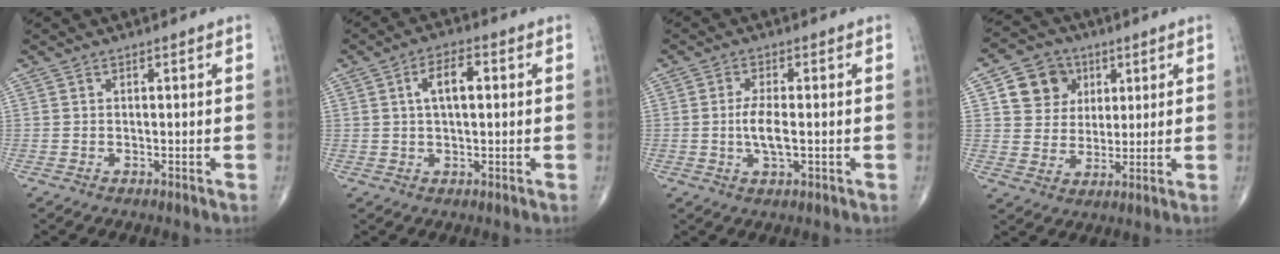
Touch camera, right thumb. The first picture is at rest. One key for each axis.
{"total": 6.2, "fx": 1.3, "fy": 2.8, "fz": 5.4, "tx": -0.092, "ty": 0.010, "tz": 0.020}
{"total": 4.9, "fx": -0.5, "fy": 1.7, "fz": 4.5, "tx": -0.095, "ty": -0.004, "tz": -0.012}
{"total": 9.7, "fx": 3.6, "fy": 8.4, "fz": 3.3, "tx": -0.019, "ty": -0.008, "tz": 0.061}